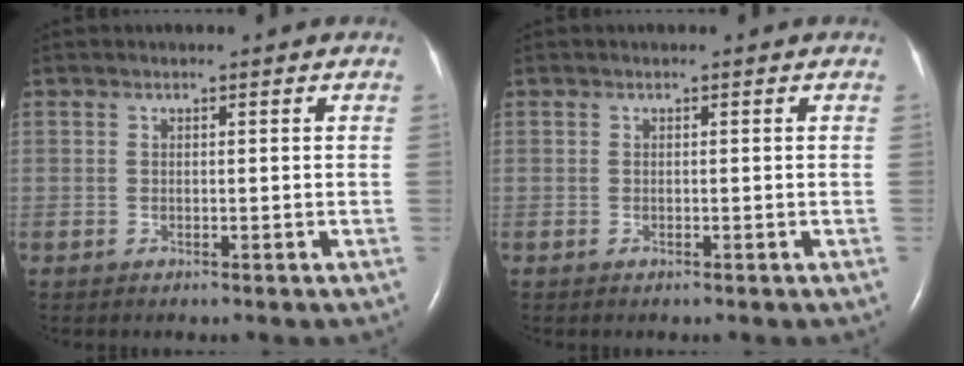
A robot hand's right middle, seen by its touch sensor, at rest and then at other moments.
{"total": 0.0}